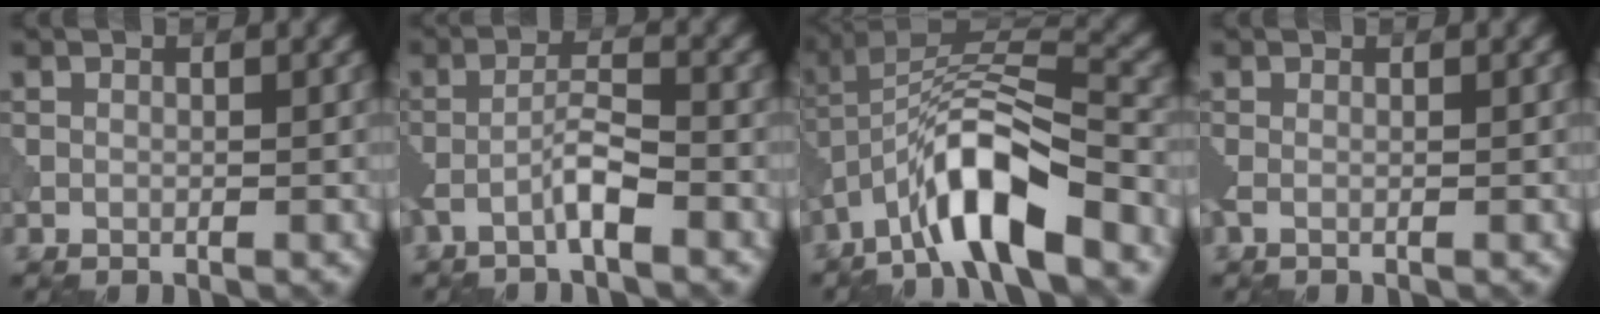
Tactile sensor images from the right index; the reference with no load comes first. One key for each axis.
{"total": 2.9, "fx": -1.4, "fy": 0.3, "fz": 2.5, "tx": -0.049, "ty": 0.013, "tz": -0.035}
{"total": 9.6, "fx": -5.2, "fy": 2.6, "fz": 7.6, "tx": -0.133, "ty": 0.019, "tz": -0.100}
{"total": 1.3, "fx": -0.1, "fy": 0.4, "fz": 1.2, "tx": -0.018, "ty": -0.004, "tz": -0.008}